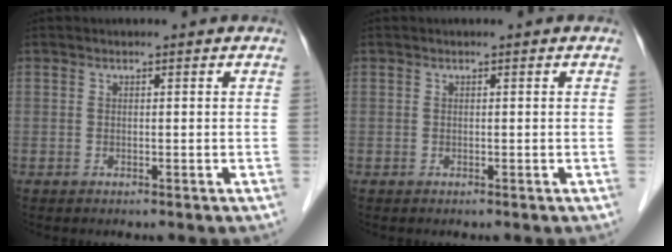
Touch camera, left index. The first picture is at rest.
{"total": 0.0}